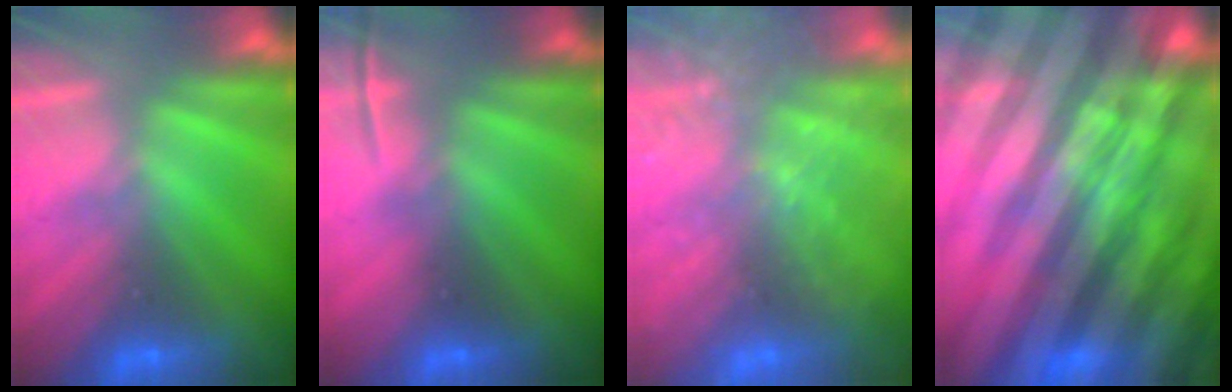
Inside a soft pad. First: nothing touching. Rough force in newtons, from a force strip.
{"total": 1.7}
{"total": 7.1}
{"total": 7.2}